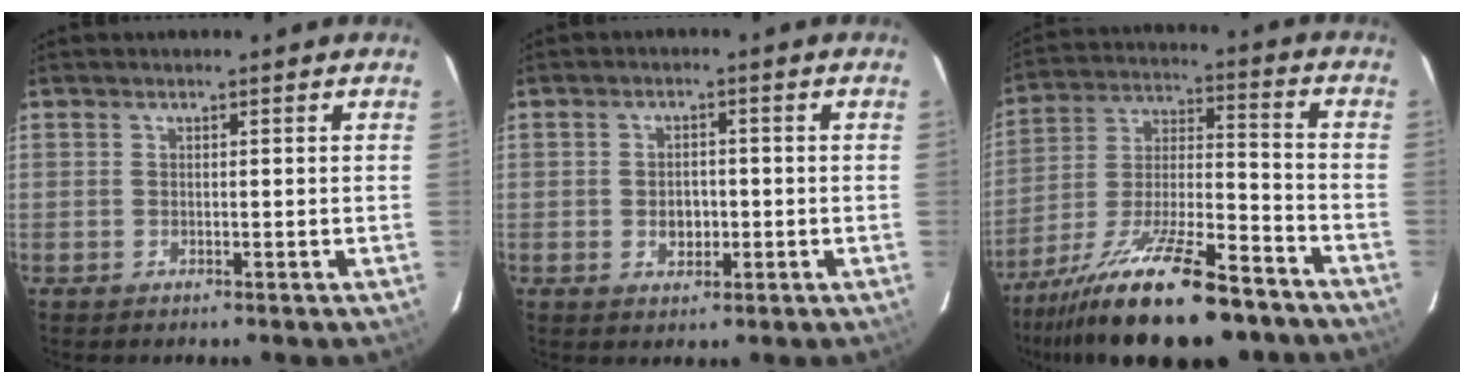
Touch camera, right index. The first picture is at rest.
{"total": 3.5, "force": [-0.7, 2.7, 2.2], "torque": [-0.038, 0.004, -0.008]}
{"total": 24.0, "force": [-17.7, 6.3, 14.9], "torque": [-0.275, -0.030, -0.279]}